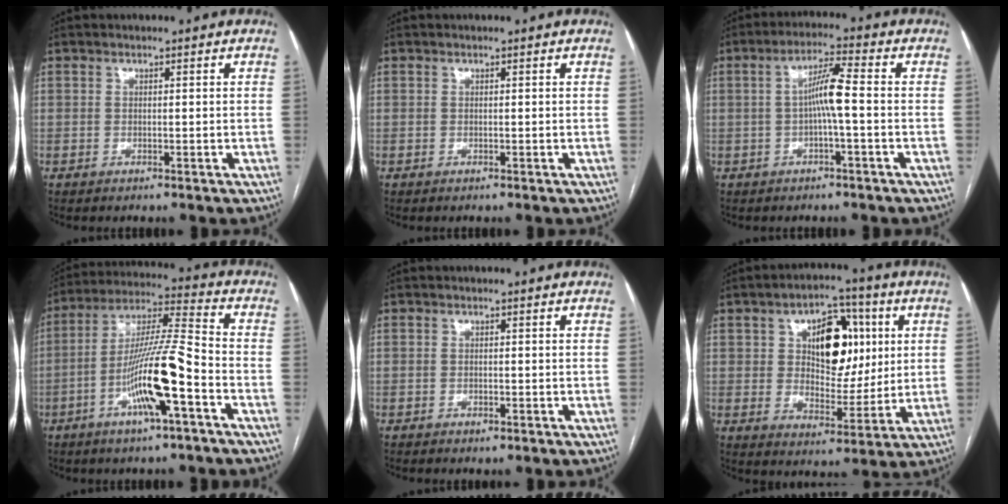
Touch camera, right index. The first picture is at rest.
{"total": 0.0}
{"total": 5.5, "force": [-0.5, 0.0, 5.5], "torque": [-0.100, 0.015, -0.008]}
{"total": 14.1, "force": [-5.3, 0.6, 13.1], "torque": [-0.248, 0.006, -0.097]}
{"total": 0.7, "force": [-0.4, 0.3, 0.4], "torque": [-0.007, 0.000, -0.002]}
{"total": 12.9, "force": [3.5, 7.1, 10.2], "torque": [-0.154, 0.021, 0.061]}